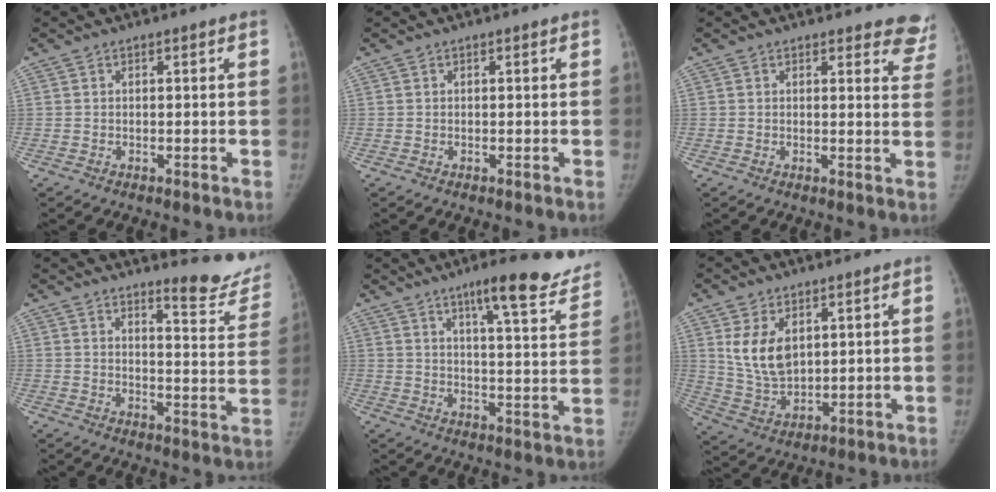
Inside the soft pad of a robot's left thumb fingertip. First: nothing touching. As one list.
[{"total": 0.0}, {"total": 7.9, "force": [7.2, 2.8, 1.3], "torque": [0.038, -0.039, 0.046]}, {"total": 11.8, "force": [10.5, 2.3, 4.8], "torque": [-0.029, -0.109, 0.118]}, {"total": 16.7, "force": [12.2, 3.0, 11.0], "torque": [-0.115, -0.060, 0.159]}, {"total": 9.5, "force": [3.4, 5.9, 6.6], "torque": [-0.106, -0.019, 0.081]}]